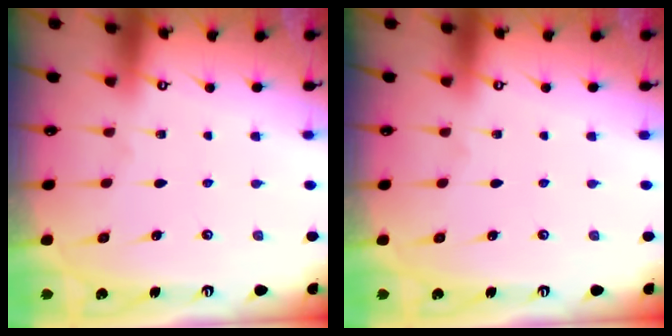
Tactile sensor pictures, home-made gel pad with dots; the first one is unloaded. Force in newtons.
{"total": 0.0}